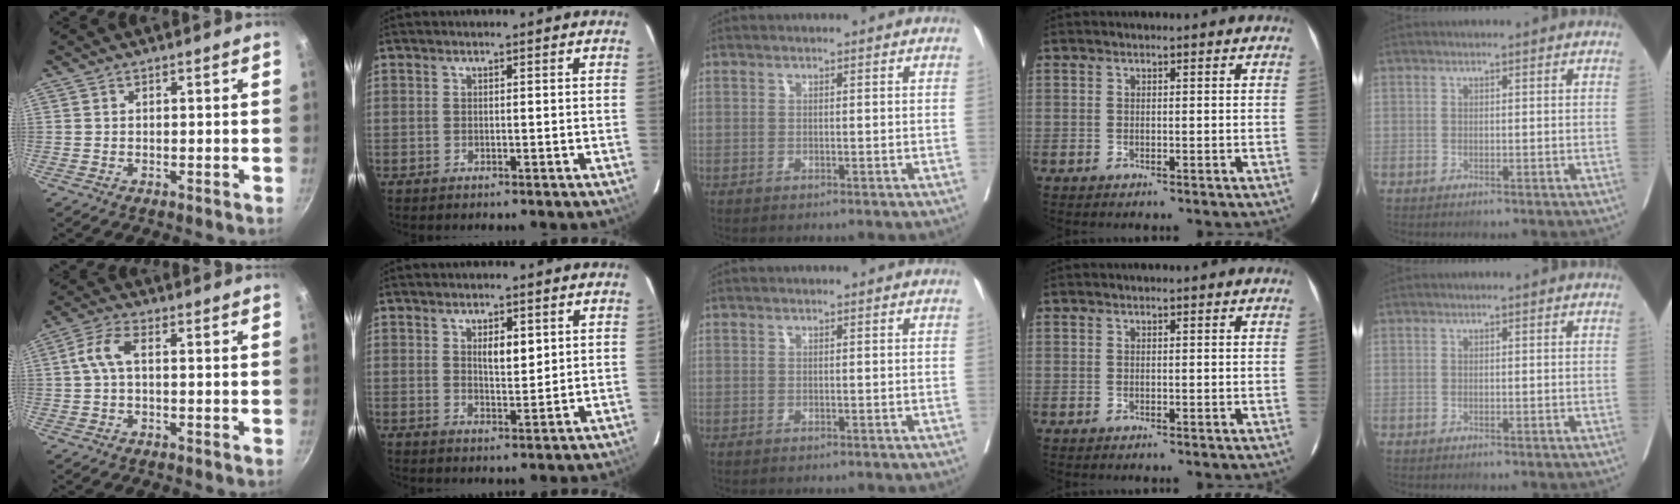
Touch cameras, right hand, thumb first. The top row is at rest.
{"thumb": {"total": 5.2, "force": [0.4, 2.8, 4.4], "torque": [-0.093, 0.018, 0.003]}, "index": {"total": 3.7, "force": [1.4, 1.4, 3.2], "torque": [-0.053, -0.001, 0.025]}}